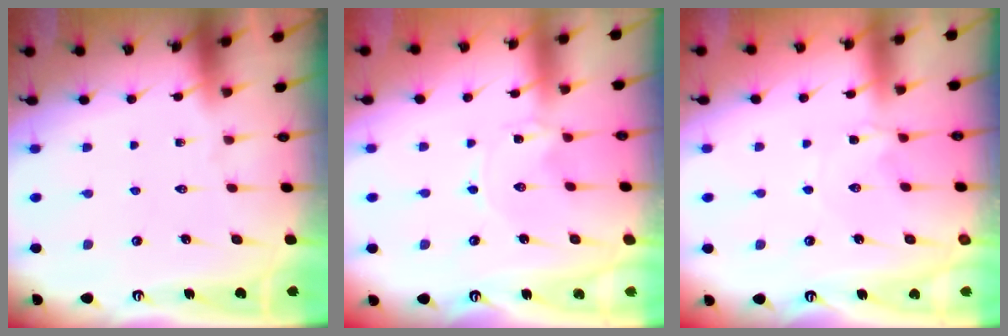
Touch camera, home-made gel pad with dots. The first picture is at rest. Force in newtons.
{"total": 0.0}
{"total": 2.4, "press": 2.4, "slide": 0.3}